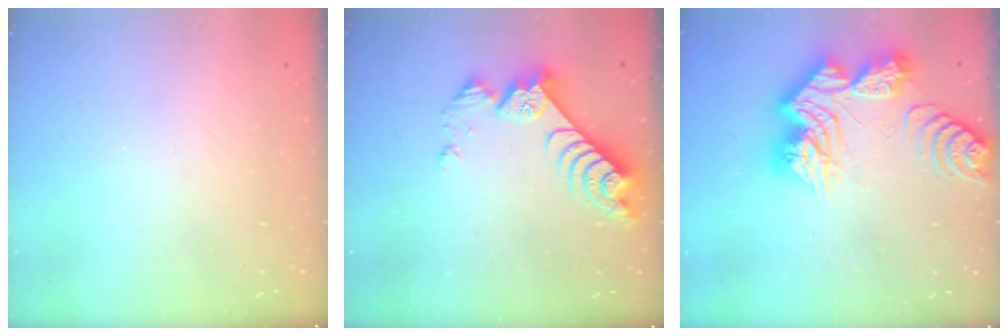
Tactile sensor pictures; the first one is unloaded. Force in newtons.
{"total": 8.3, "press": 8.3, "slide": 0.7}
{"total": 21.6, "press": 21.5, "slide": 2.2}